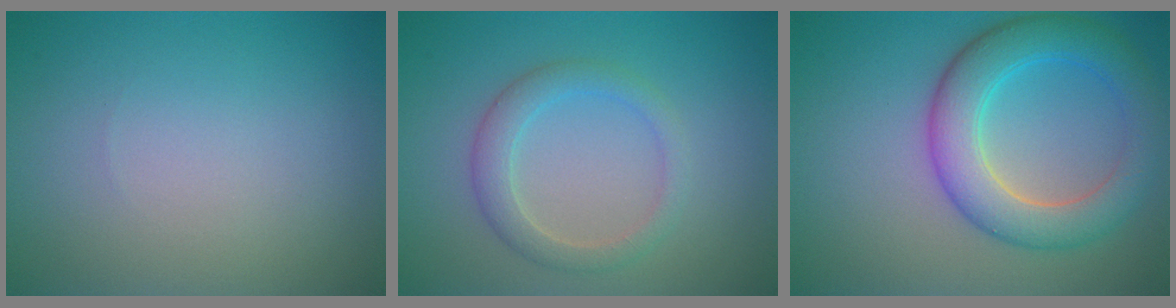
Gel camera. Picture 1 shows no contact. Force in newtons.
{"total": 2.7, "press": 2.7, "slide": 0.1}
{"total": 6.3, "press": 6.3, "slide": 0.1}